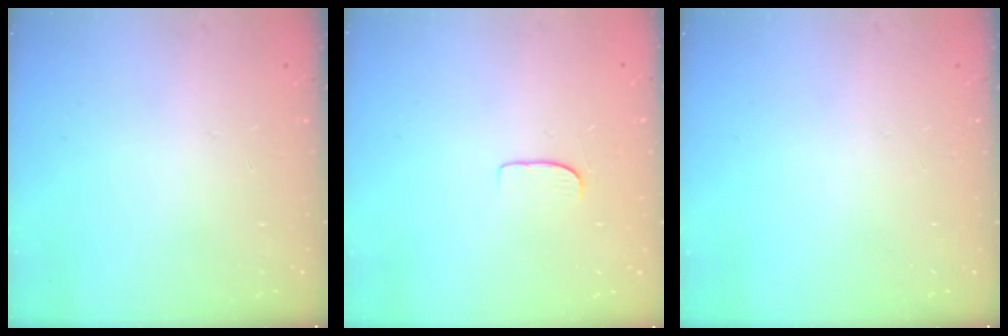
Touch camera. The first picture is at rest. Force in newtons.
{"total": 4.8, "press": 4.7, "slide": 0.6}
{"total": 0.0}